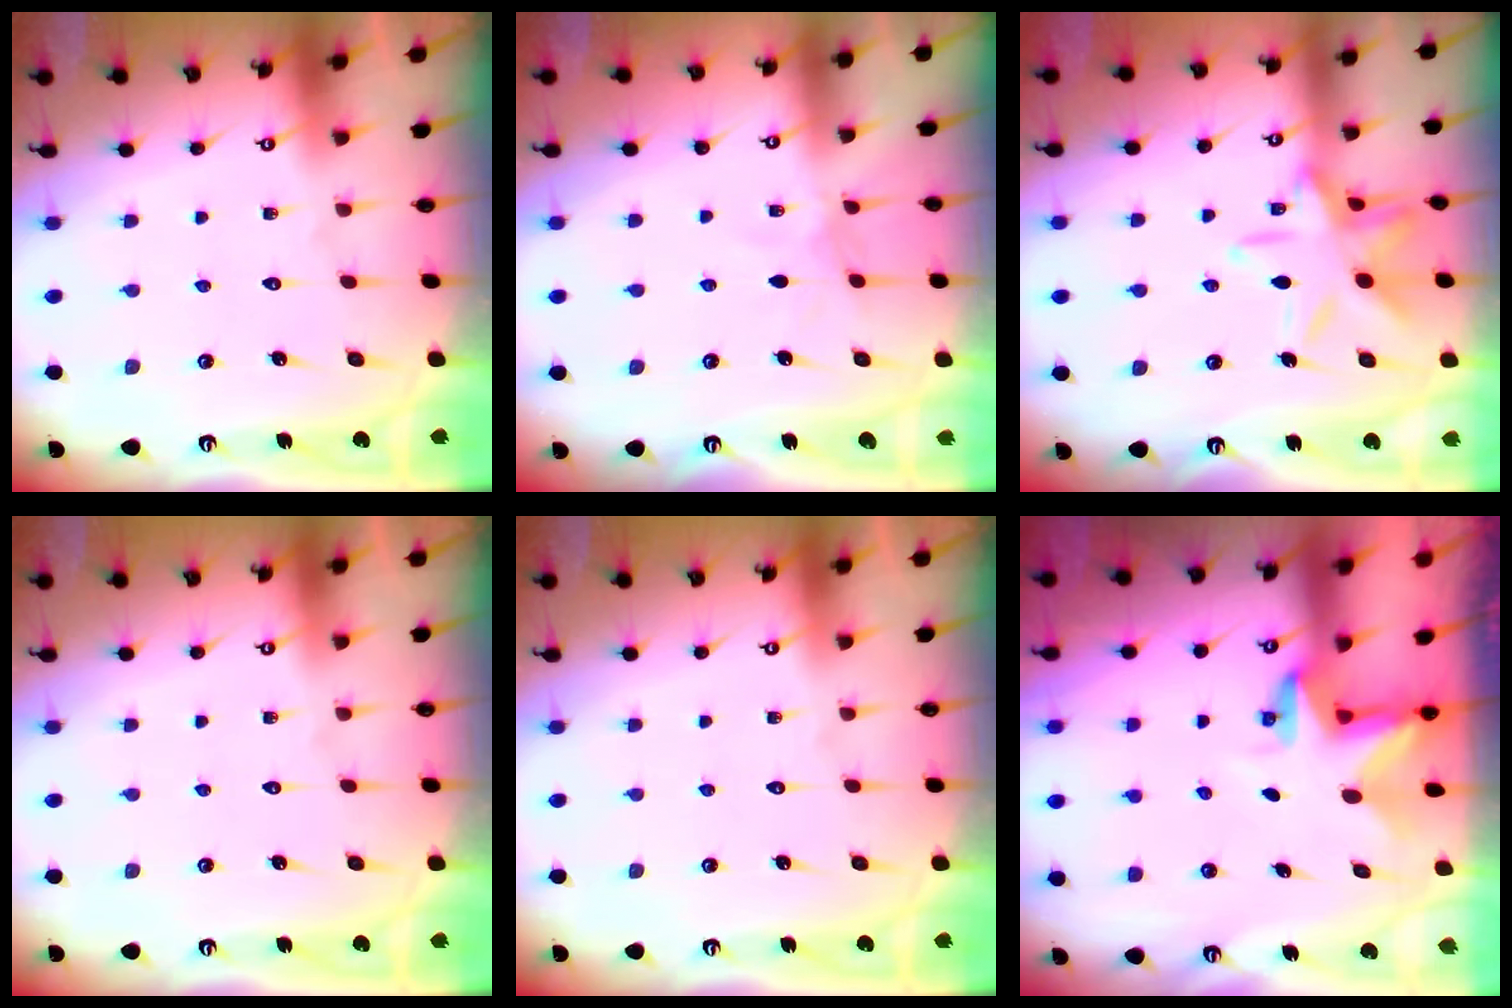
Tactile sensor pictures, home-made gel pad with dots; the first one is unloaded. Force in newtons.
{"total": 2.7, "press": 2.7, "slide": 0.4}
{"total": 12.8, "press": 12.8, "slide": 0.8}
{"total": 0.0}
{"total": 0.0}
{"total": 2.8, "press": 2.8, "slide": 0.2}